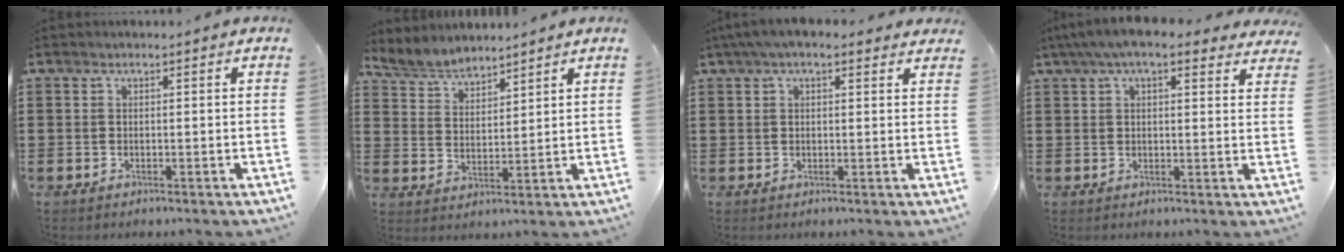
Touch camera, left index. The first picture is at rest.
{"total": 4.6, "force": [4.5, 1.0, 0.5], "torque": [-0.030, -0.012, 0.081]}
{"total": 3.6, "force": [2.4, 1.2, 2.3], "torque": [-0.052, 0.007, 0.043]}
{"total": 5.9, "force": [4.5, 1.4, 3.5], "torque": [-0.080, -0.001, 0.082]}